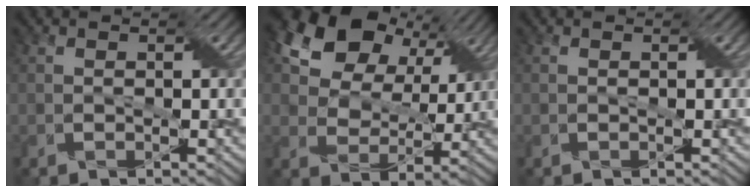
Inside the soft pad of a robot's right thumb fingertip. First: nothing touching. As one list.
[{"total": 17.2, "force": [8.9, 11.3, 9.4], "torque": [-0.222, 0.063, 0.166]}, {"total": 0.0}]